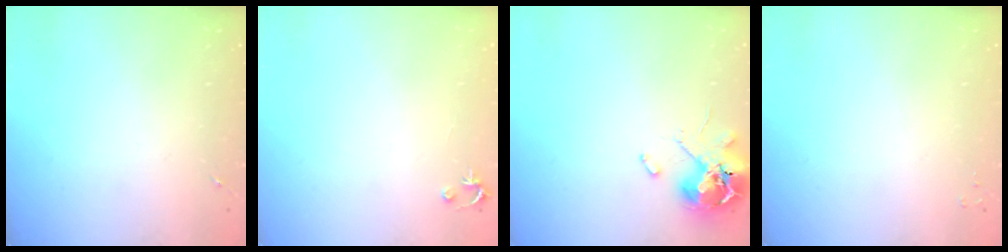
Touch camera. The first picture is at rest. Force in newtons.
{"total": 2.5, "press": 2.5, "slide": 0.2}
{"total": 10.7, "press": 10.6, "slide": 1.6}
{"total": 2.0, "press": 2.0, "slide": 0.3}